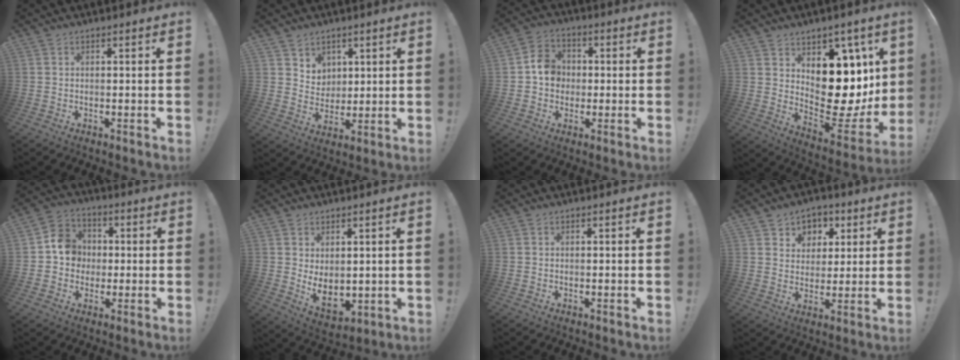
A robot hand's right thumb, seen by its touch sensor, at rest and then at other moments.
{"total": 6.4, "force": [4.2, 4.8, 0.6], "torque": [-0.014, -0.037, 0.084]}
{"total": 8.9, "force": [0.1, 7.9, 4.0], "torque": [-0.044, 0.015, 0.006]}
{"total": 14.5, "force": [3.9, 10.5, 9.2], "torque": [-0.093, -0.047, 0.087]}
{"total": 9.8, "force": [0.0, 9.2, 3.4], "torque": [-0.036, 0.018, 0.006]}
{"total": 6.3, "force": [1.5, 4.2, 4.4], "torque": [-0.064, -0.024, 0.037]}
{"total": 0.0}
{"total": 6.5, "force": [2.6, 5.9, 0.9], "torque": [-0.003, -0.026, 0.051]}